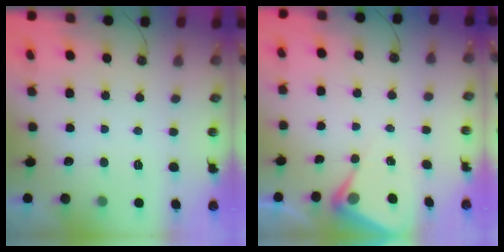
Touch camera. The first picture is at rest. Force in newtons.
{"total": 5.6, "press": 5.6, "slide": 0.4}